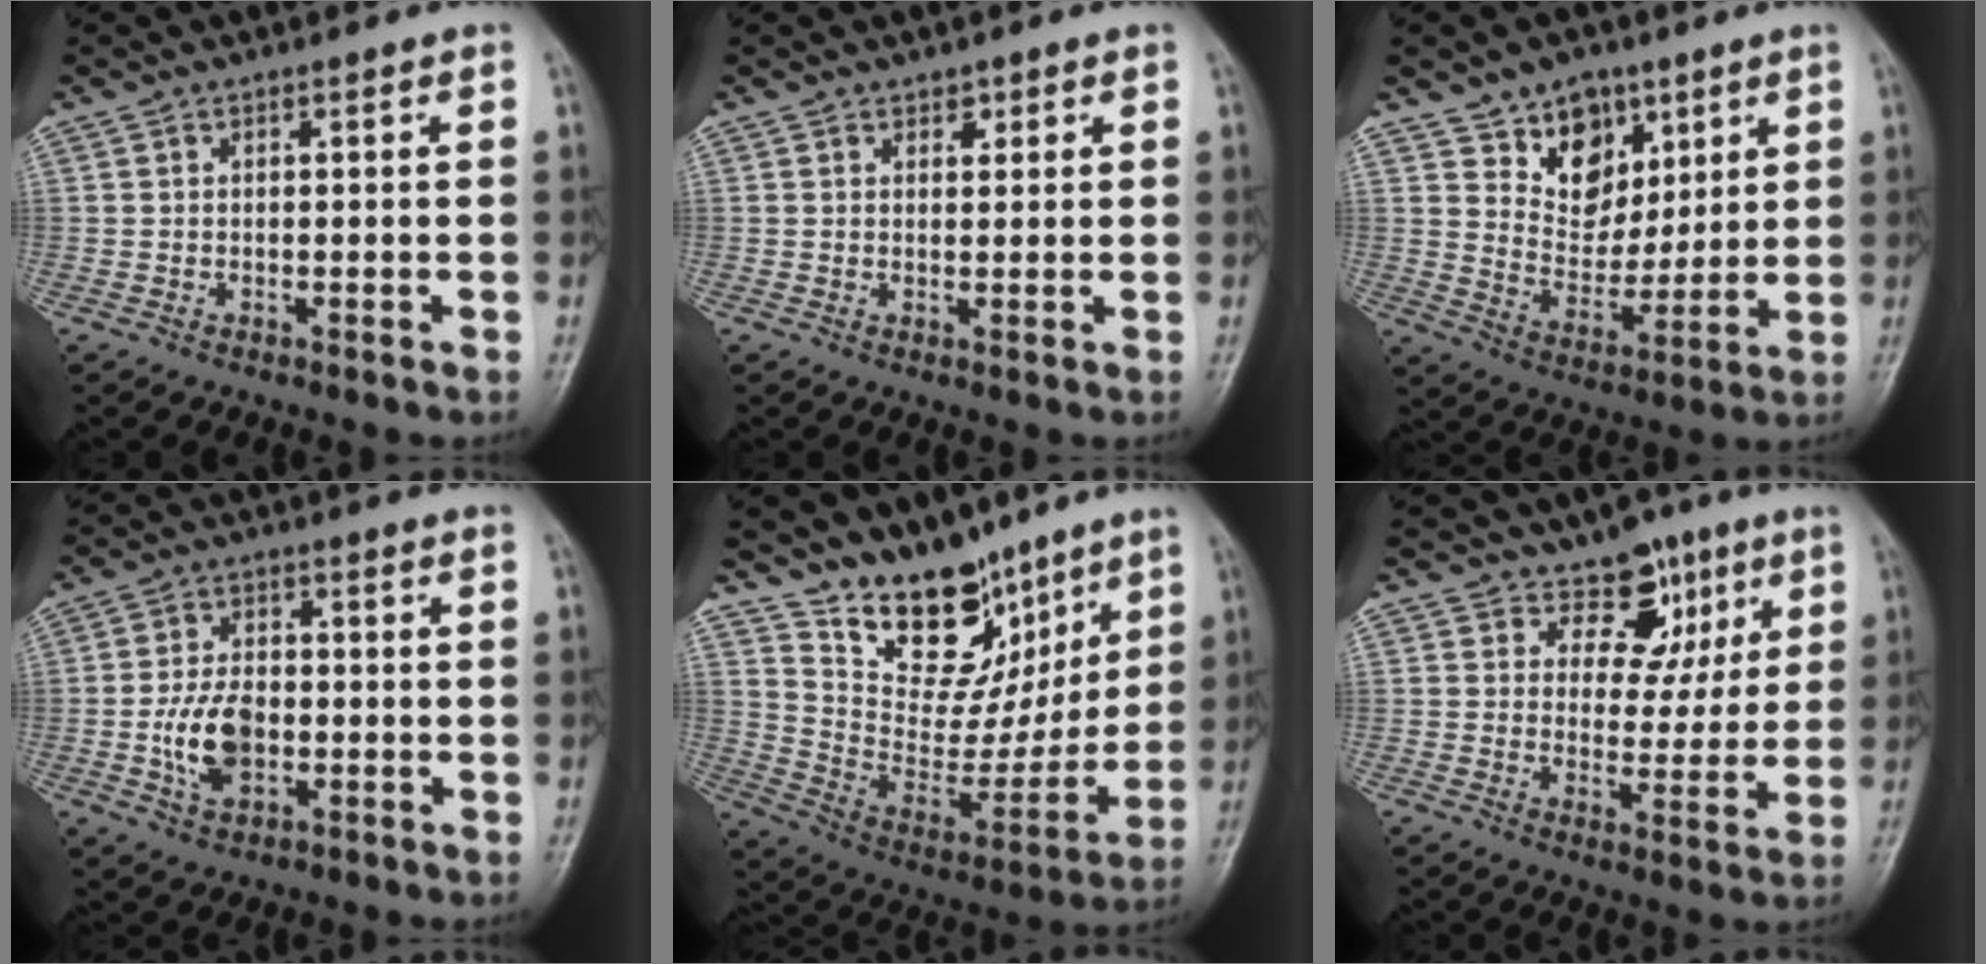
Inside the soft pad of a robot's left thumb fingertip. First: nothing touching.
{"total": 1.7, "force": [1.1, 1.1, 0.7], "torque": [0.005, -0.005, 0.013]}
{"total": 11.2, "force": [6.7, 7.9, 4.3], "torque": [-0.031, -0.041, 0.122]}
{"total": 8.6, "force": [-1.7, 5.4, 6.5], "torque": [-0.114, 0.009, -0.030]}
{"total": 18.2, "force": [12.9, 10.0, 8.0], "torque": [-0.065, -0.075, 0.228]}
{"total": 8.1, "force": [5.0, 5.9, 2.6], "torque": [0.008, -0.021, 0.073]}